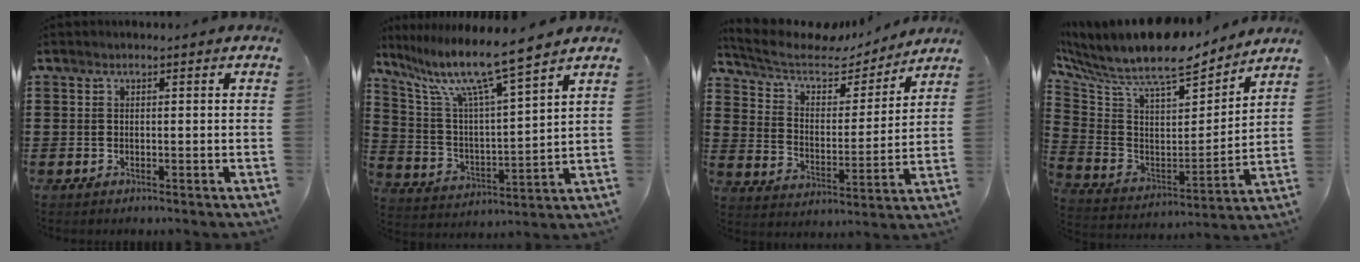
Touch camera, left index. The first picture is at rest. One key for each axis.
{"total": 10.9, "fx": 8.7, "fy": 0.0, "fz": 6.5, "tx": -0.159, "ty": -0.054, "tz": 0.142}
{"total": 7.4, "fx": 6.2, "fy": 2.8, "fz": 3.1, "tx": -0.090, "ty": -0.031, "tz": 0.104}
{"total": 9.7, "fx": 8.6, "fy": 2.1, "fz": 3.9, "tx": -0.118, "ty": -0.070, "tz": 0.147}